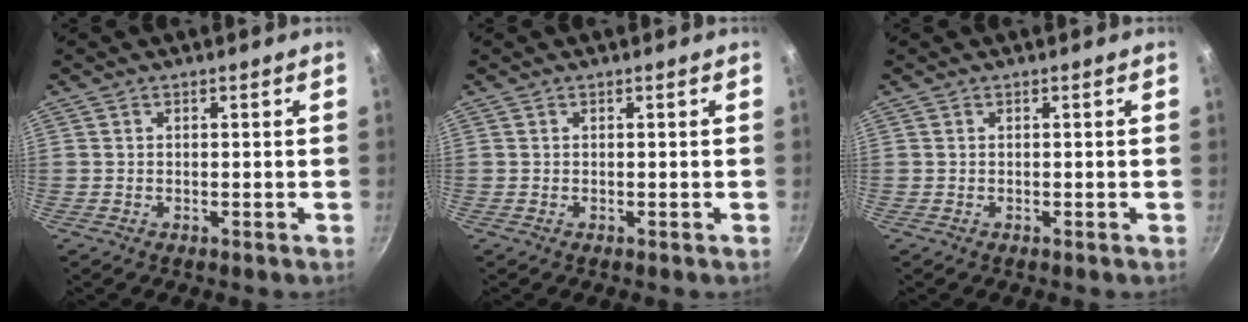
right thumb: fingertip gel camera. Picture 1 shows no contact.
{"total": 0.0}
{"total": 0.0}